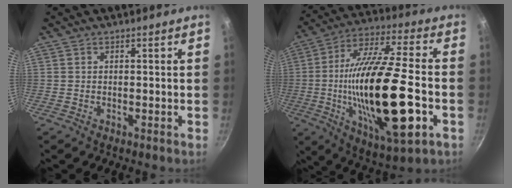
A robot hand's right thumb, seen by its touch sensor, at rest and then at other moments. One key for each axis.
{"total": 27.0, "fx": -5.1, "fy": 8.3, "fz": 25.1, "tx": -0.455, "ty": 0.013, "tz": -0.084}